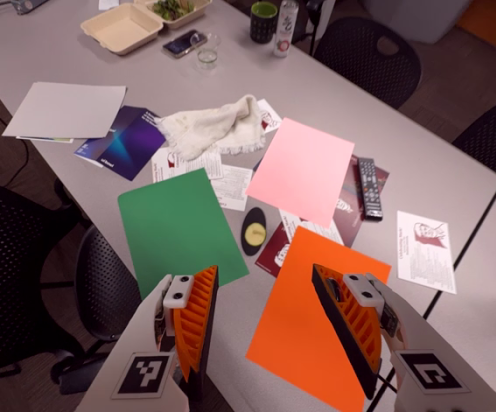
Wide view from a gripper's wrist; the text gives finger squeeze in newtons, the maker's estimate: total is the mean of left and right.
{"total": 0.0}